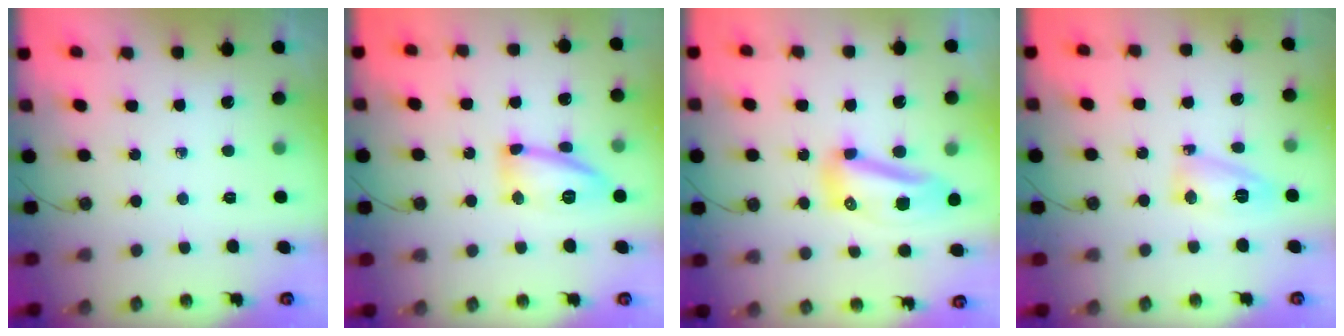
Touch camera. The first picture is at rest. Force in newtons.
{"total": 14.5, "press": 14.4, "slide": 1.1}
{"total": 11.0, "press": 11.0, "slide": 1.2}
{"total": 7.2, "press": 7.2, "slide": 1.0}